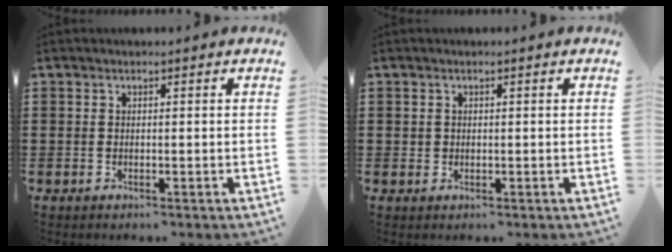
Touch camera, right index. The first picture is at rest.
{"total": 0.7, "force": [0.2, 0.7, 0.0], "torque": [-0.002, 0.004, 0.004]}